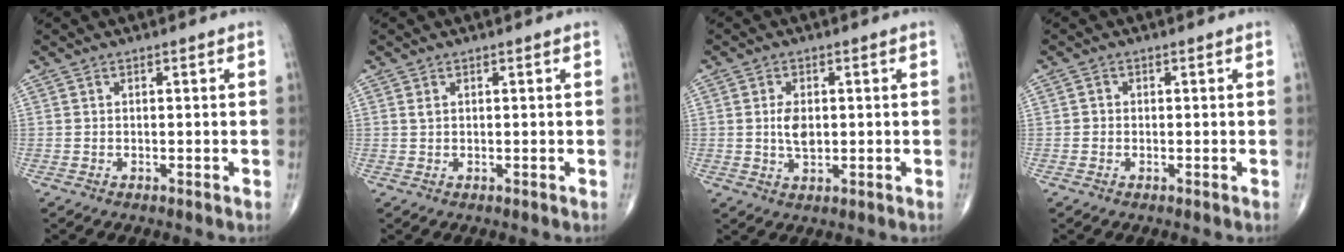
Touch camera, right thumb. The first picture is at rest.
{"total": 0.7, "force": [0.3, 0.4, 0.5], "torque": [-0.009, 0.004, 0.007]}
{"total": 4.3, "force": [0.3, 2.5, 3.5], "torque": [-0.060, -0.005, 0.007]}
{"total": 1.0, "force": [-0.1, 1.0, 0.2], "torque": [0.001, 0.003, -0.004]}